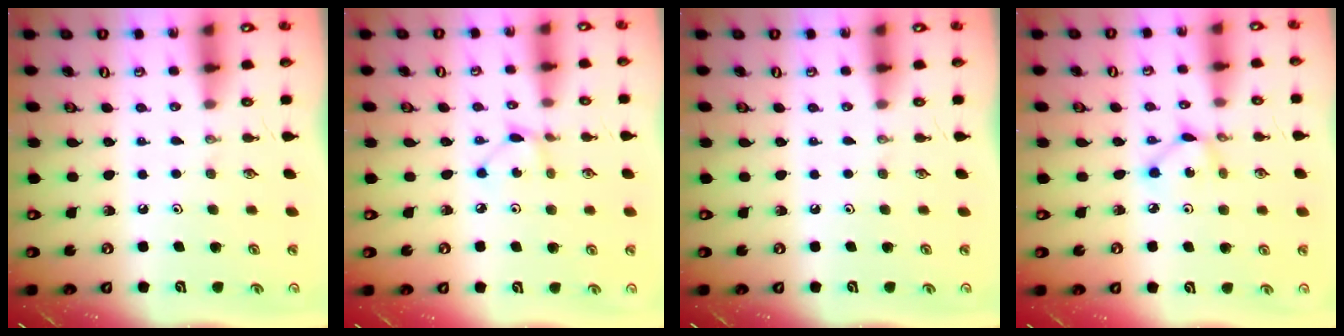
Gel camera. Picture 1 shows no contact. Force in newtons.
{"total": 2.2, "press": 2.2, "slide": 0.1}
{"total": 0.0}
{"total": 3.7, "press": 3.7, "slide": 0.2}